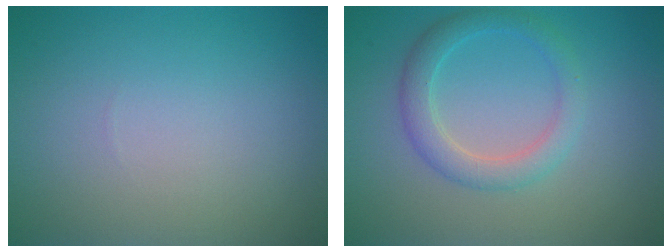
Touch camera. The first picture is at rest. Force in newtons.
{"total": 3.0, "press": 3.0, "slide": 0.2}